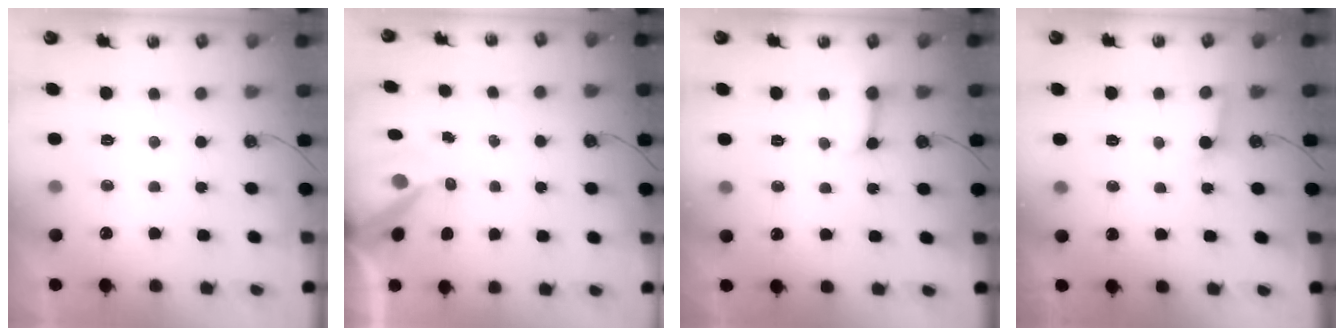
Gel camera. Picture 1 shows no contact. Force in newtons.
{"total": 7.8, "press": 7.8, "slide": 0.8}
{"total": 5.1, "press": 5.1, "slide": 0.6}
{"total": 2.8, "press": 2.8, "slide": 0.1}